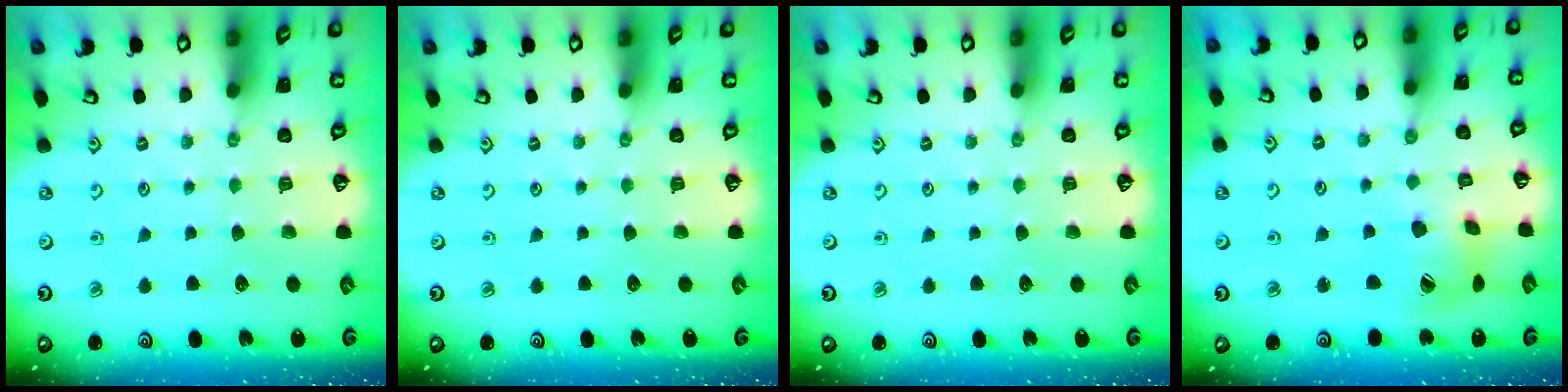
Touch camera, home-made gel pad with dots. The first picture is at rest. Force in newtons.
{"total": 0.0}
{"total": 0.0}
{"total": 11.4, "press": 11.3, "slide": 1.4}